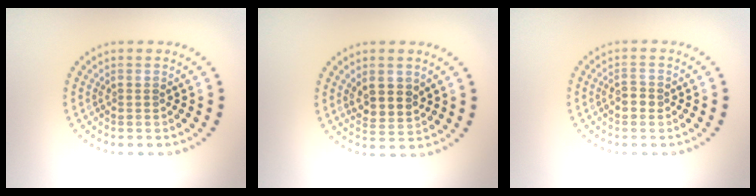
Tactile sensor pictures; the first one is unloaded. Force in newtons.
{"total": 2.8, "press": 2.6, "slide": 1.1}
{"total": 1.3, "press": 1.3, "slide": 0.1}